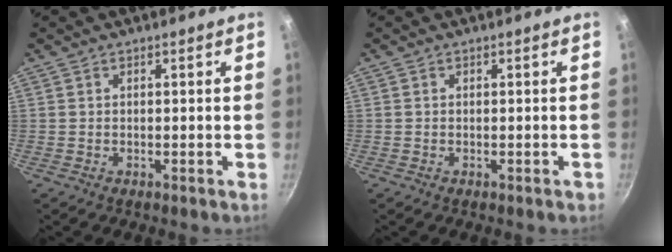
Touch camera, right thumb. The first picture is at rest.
{"total": 0.6, "force": [-0.2, 0.5, 0.4], "torque": [-0.001, 0.003, -0.003]}